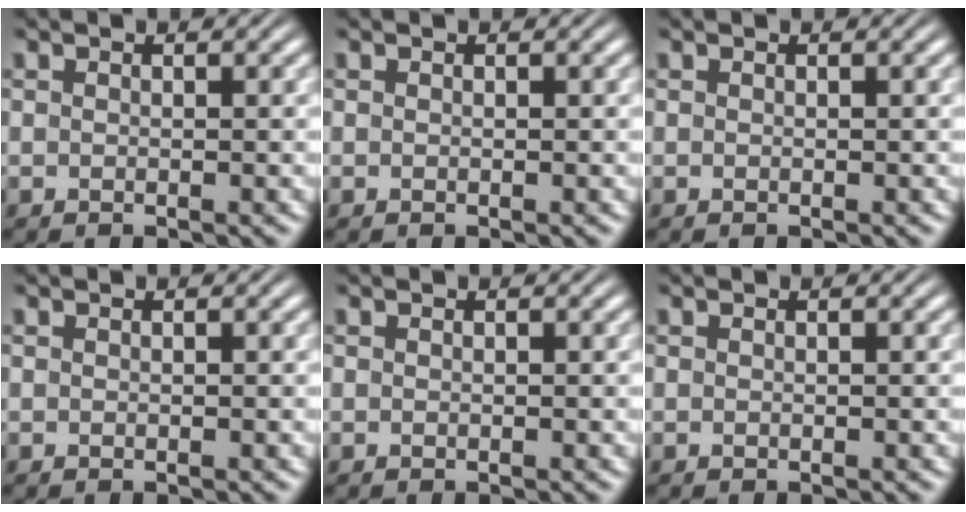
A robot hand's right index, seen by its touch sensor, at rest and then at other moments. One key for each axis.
{"total": 0.0}
{"total": 0.0}
{"total": 0.0}
{"total": 0.0}
{"total": 0.0}